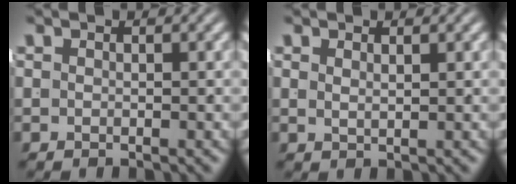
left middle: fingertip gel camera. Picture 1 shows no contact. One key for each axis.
{"total": 1.3, "fx": 0.7, "fy": -1.1, "fz": 0.2, "tx": 0.006, "ty": -0.007, "tz": 0.022}